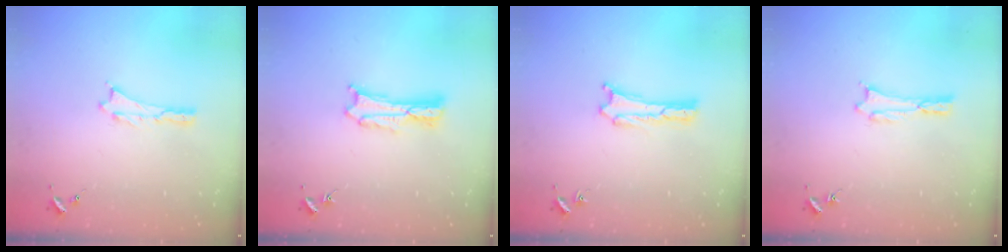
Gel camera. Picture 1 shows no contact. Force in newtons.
{"total": 1.8, "press": 1.8, "slide": 0.3}
{"total": 0.0}
{"total": 0.0}